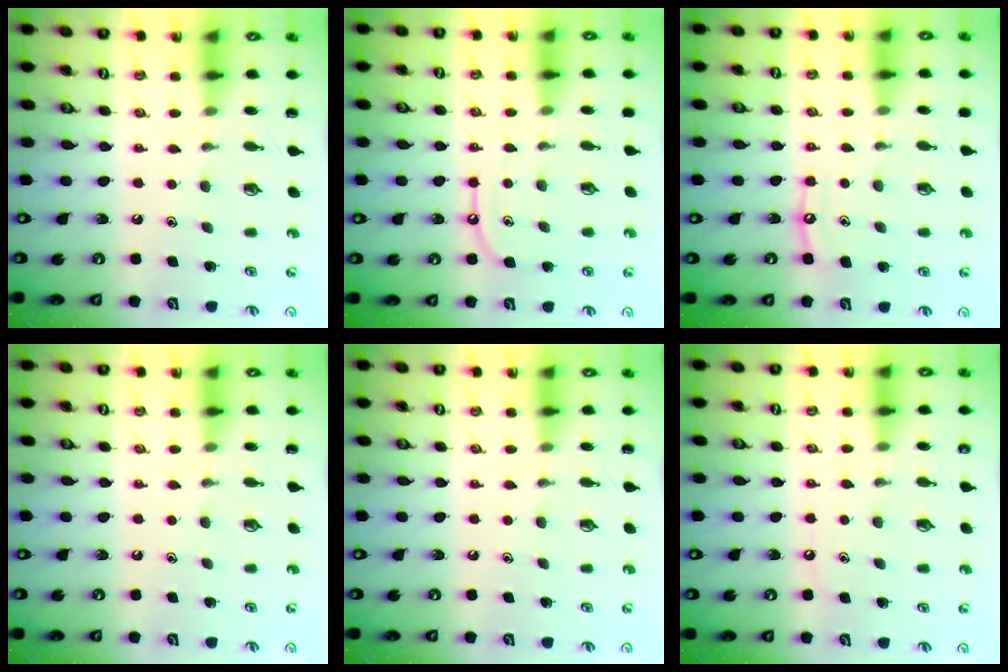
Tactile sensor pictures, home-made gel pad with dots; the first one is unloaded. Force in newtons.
{"total": 6.9, "press": 6.9, "slide": 0.6}
{"total": 5.7, "press": 5.7, "slide": 0.5}
{"total": 0.0}
{"total": 0.0}
{"total": 4.9, "press": 4.9, "slide": 0.7}